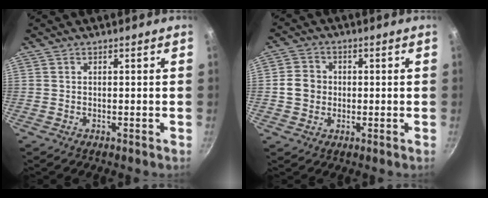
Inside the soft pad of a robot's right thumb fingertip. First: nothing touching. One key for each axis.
{"total": 5.5, "fx": -0.2, "fy": 4.9, "fz": 2.4, "tx": -0.024, "ty": 0.011, "tz": -0.012}